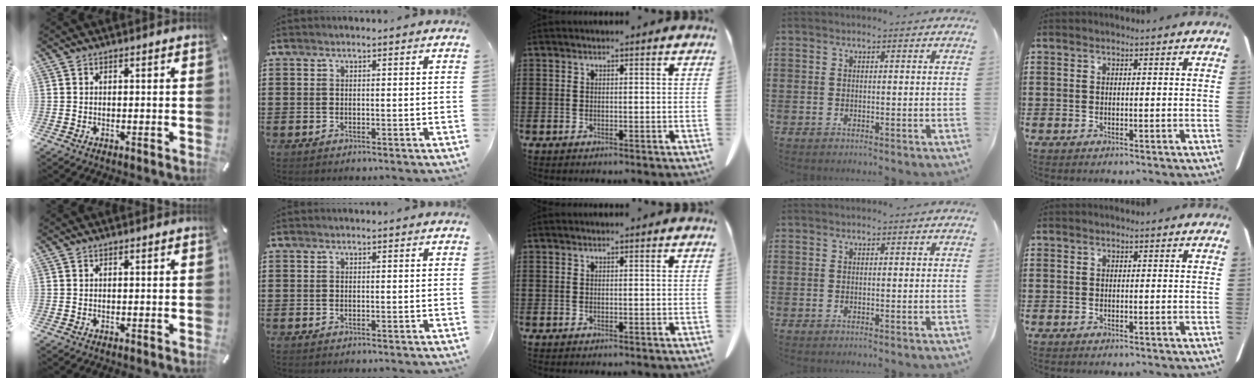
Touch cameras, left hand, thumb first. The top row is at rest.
{}